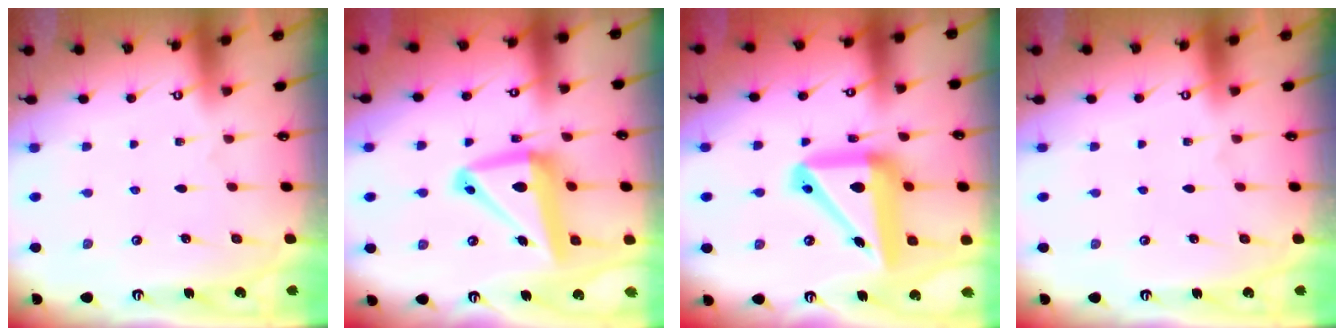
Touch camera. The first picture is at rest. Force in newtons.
{"total": 15.1, "press": 15.0, "slide": 1.8}
{"total": 18.8, "press": 18.6, "slide": 2.9}
{"total": 0.0}